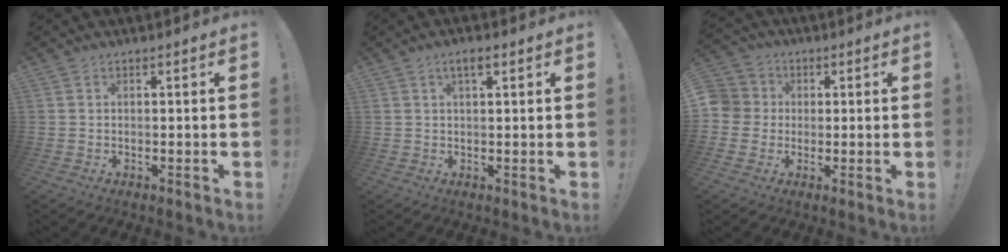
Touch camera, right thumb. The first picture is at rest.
{"total": 3.3, "force": [1.5, 1.1, 2.7], "torque": [-0.049, 0.001, 0.024]}
{"total": 6.7, "force": [0.0, 6.5, 1.5], "torque": [-0.033, 0.007, 0.001]}